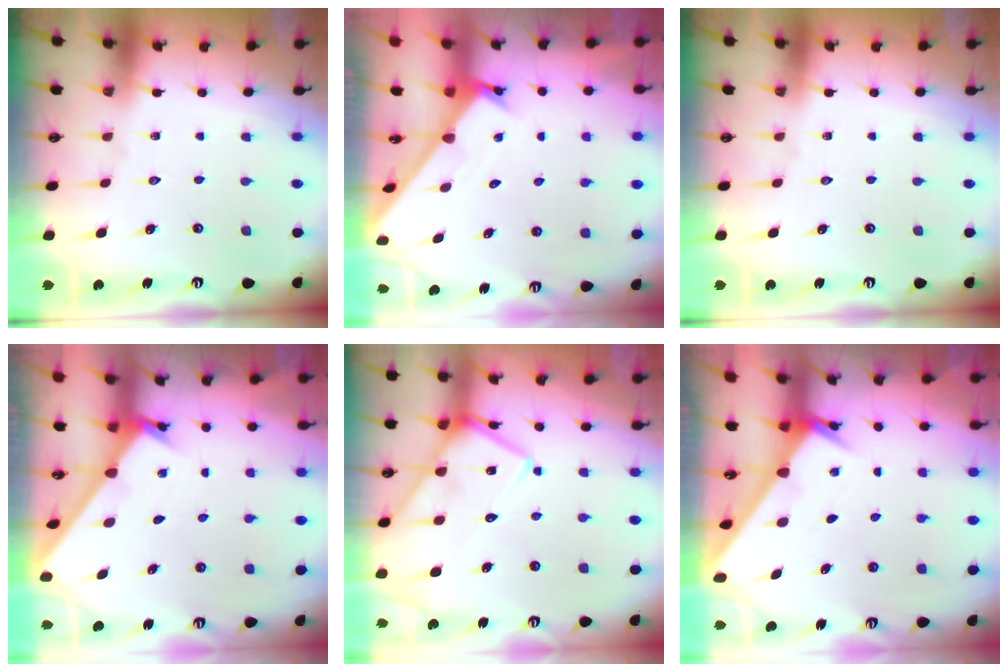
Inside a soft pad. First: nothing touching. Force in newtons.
{"total": 1.6, "press": 1.6, "slide": 0.1}
{"total": 0.0}
{"total": 1.4, "press": 1.4, "slide": 0.1}
{"total": 17.1, "press": 17.0, "slide": 1.3}
{"total": 2.4, "press": 2.4, "slide": 0.3}